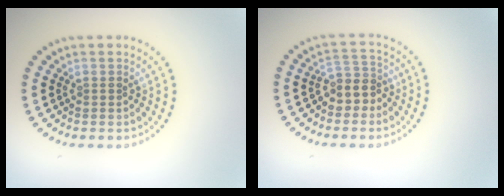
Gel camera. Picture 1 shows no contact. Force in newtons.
{"total": 2.7, "press": 2.3, "slide": 1.4}